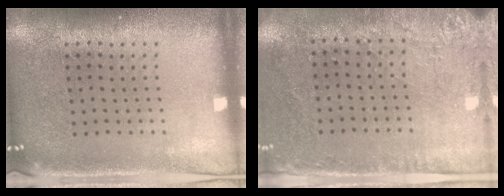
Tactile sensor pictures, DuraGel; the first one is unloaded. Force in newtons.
{"total": 2.9, "press": 2.3, "slide": 1.6}